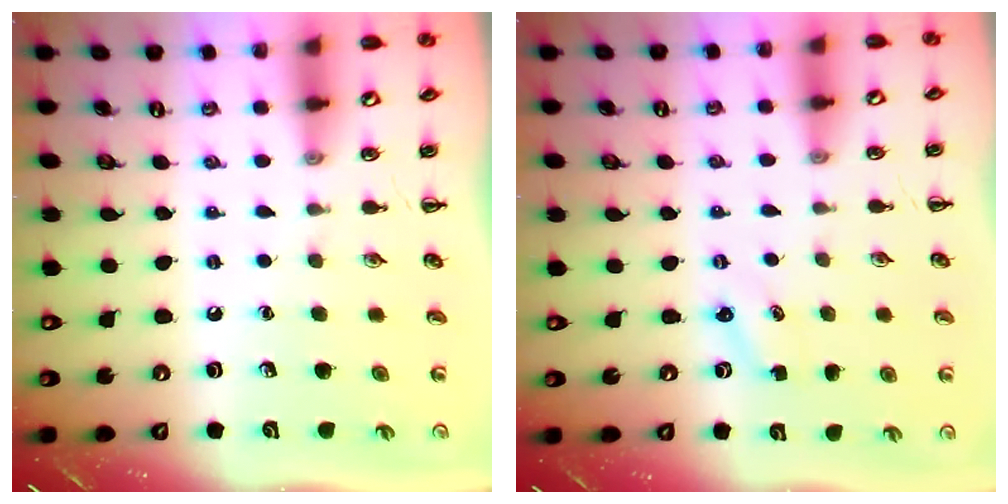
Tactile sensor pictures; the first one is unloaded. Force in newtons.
{"total": 1.6, "press": 1.5, "slide": 0.5}